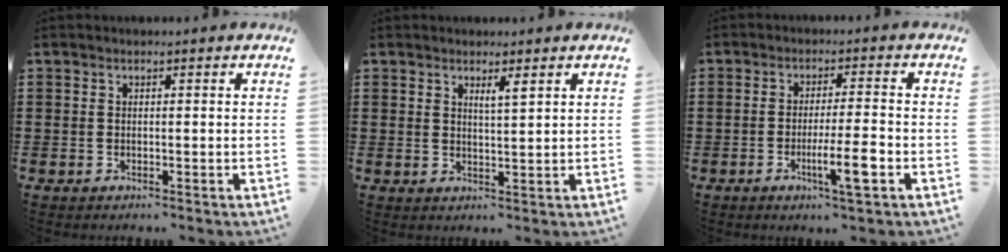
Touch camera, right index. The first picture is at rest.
{"total": 2.1, "force": [1.5, 0.3, 1.4], "torque": [-0.021, -0.003, 0.024]}
{"total": 7.2, "force": [-2.7, 0.7, 6.6], "torque": [-0.119, -0.013, -0.048]}